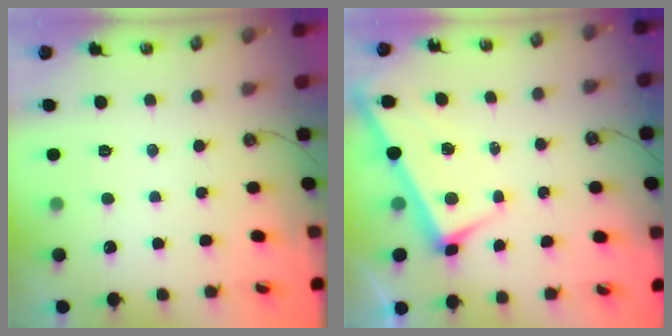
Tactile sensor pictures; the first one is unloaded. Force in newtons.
{"total": 3.1, "press": 3.1, "slide": 0.1}